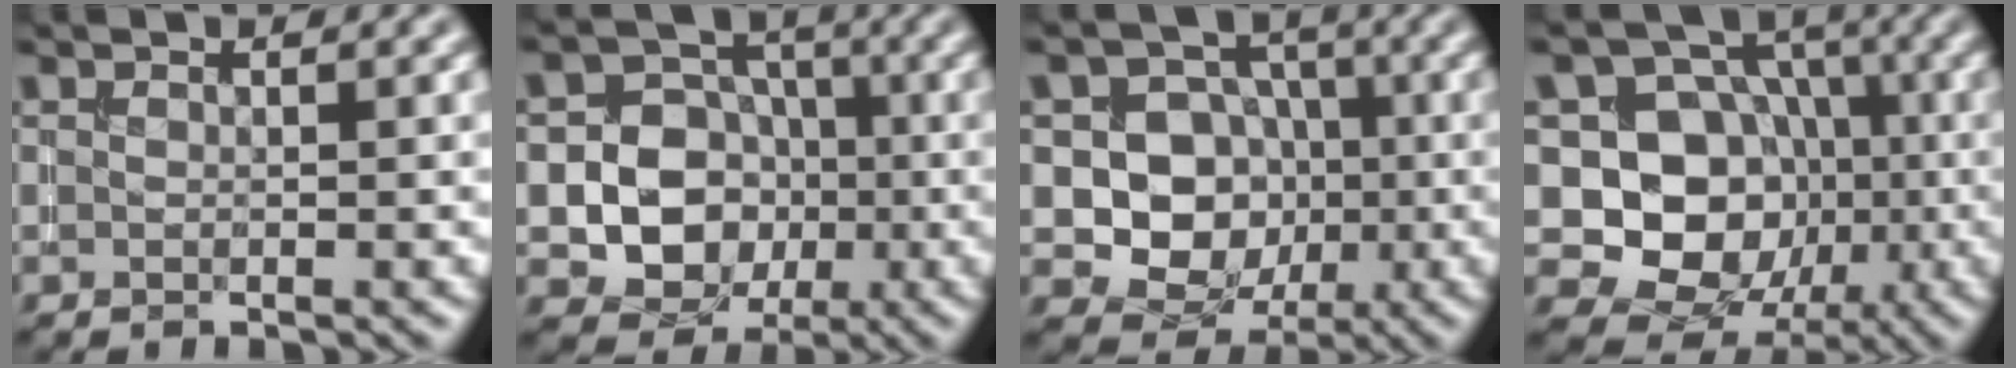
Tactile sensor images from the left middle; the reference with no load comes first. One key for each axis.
{"total": 9.6, "fx": -1.9, "fy": 8.7, "fz": 3.4, "tx": -0.049, "ty": 0.003, "tz": -0.055}
{"total": 7.9, "fx": -0.7, "fy": 7.1, "fz": 3.3, "tx": -0.041, "ty": 0.006, "tz": -0.032}
{"total": 11.9, "fx": -1.3, "fy": 10.3, "fz": 5.7, "tx": -0.086, "ty": 0.007, "tz": -0.051}